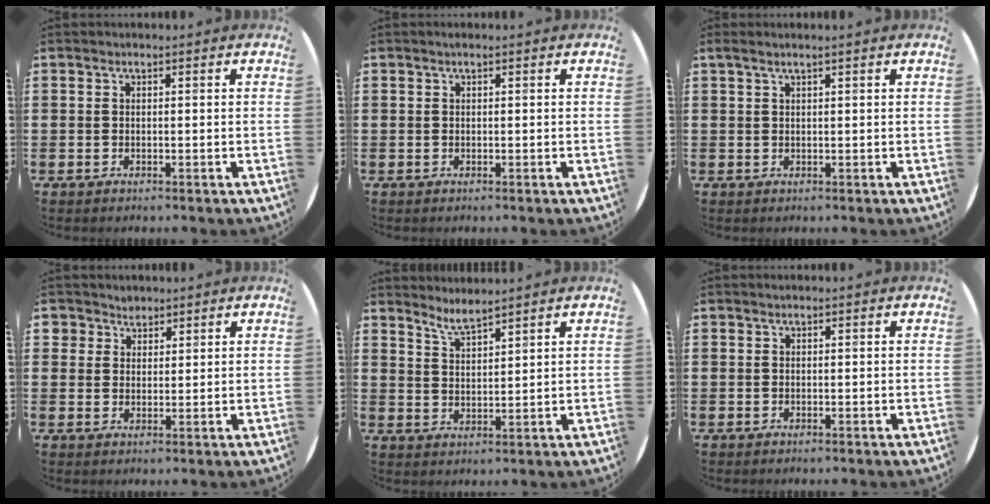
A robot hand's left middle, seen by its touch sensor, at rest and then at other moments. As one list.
[{"total": 0.0}, {"total": 1.0, "force": [0.6, -0.1, 0.8], "torque": [-0.014, 0.002, 0.011]}, {"total": 2.7, "force": [2.2, 1.6, -0.1], "torque": [0.004, 0.006, 0.041]}, {"total": 3.7, "force": [3.6, -0.3, 0.8], "torque": [-0.022, -0.015, 0.065]}, {"total": 0.0}]